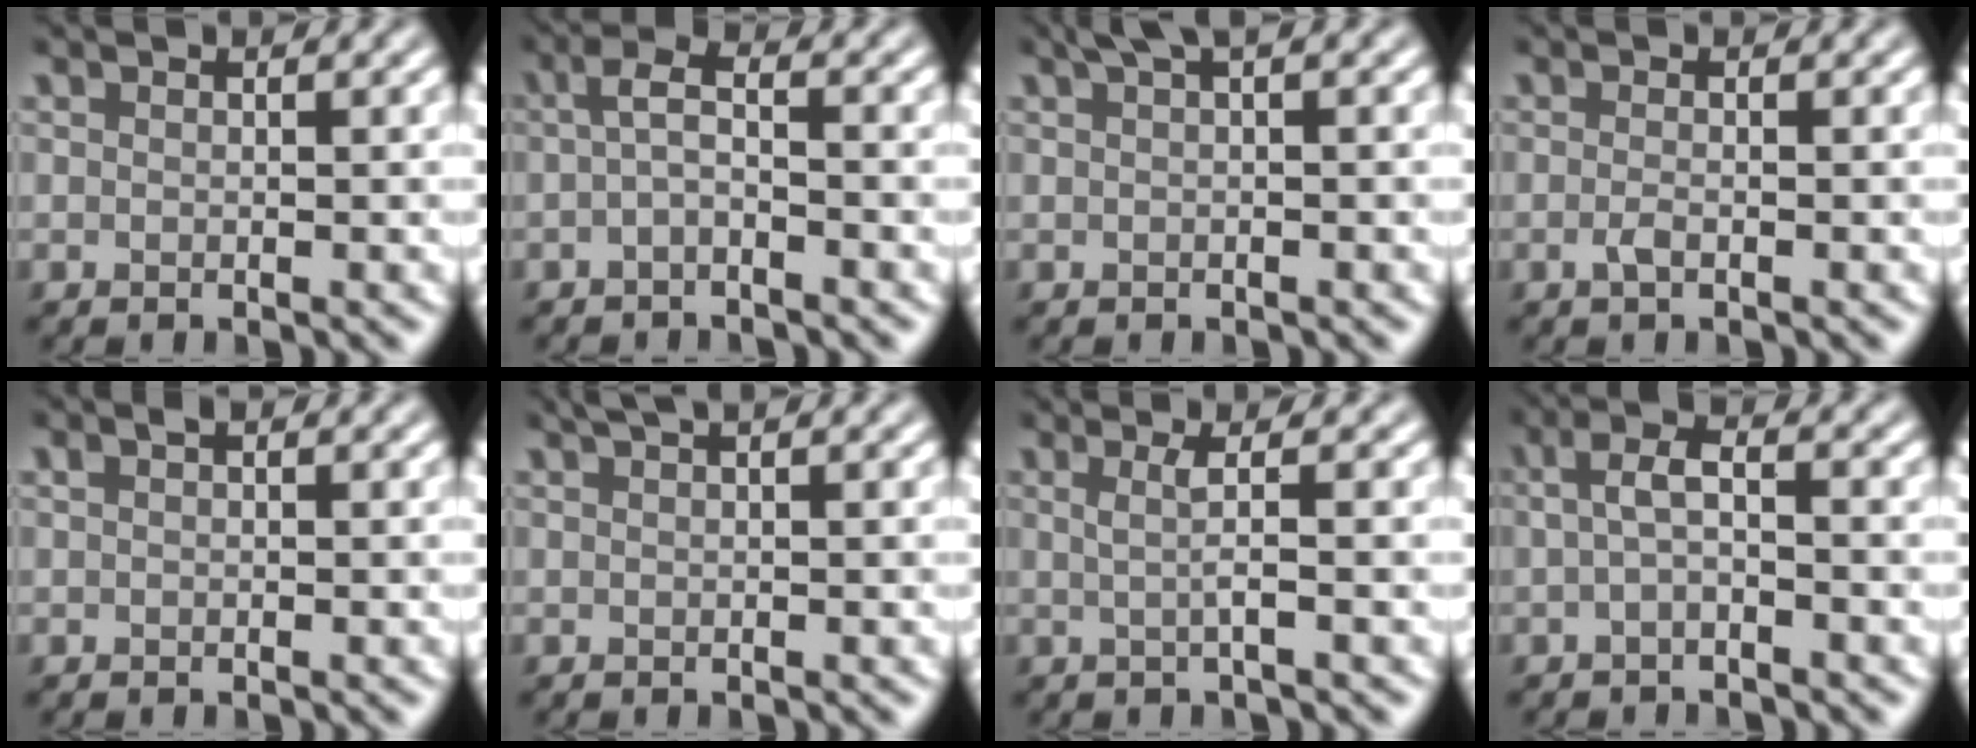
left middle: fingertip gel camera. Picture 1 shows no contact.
{"total": 1.9, "force": [-0.6, 0.5, 1.8], "torque": [-0.037, 0.006, -0.017]}
{"total": 1.8, "force": [0.9, 0.3, 1.5], "torque": [-0.022, 0.006, 0.017]}
{"total": 1.0, "force": [-0.4, 0.3, 0.9], "torque": [-0.017, -0.002, -0.011]}
{"total": 0.7, "force": [0.3, 0.4, 0.5], "torque": [-0.008, 0.004, 0.004]}
{"total": 1.5, "force": [0.9, 0.4, 1.2], "torque": [-0.015, 0.006, 0.012]}
{"total": 2.0, "force": [0.1, 0.5, 2.0], "torque": [-0.033, 0.002, -0.006]}
{"total": 2.3, "force": [-0.3, 0.6, 2.2], "torque": [-0.043, 0.006, -0.012]}